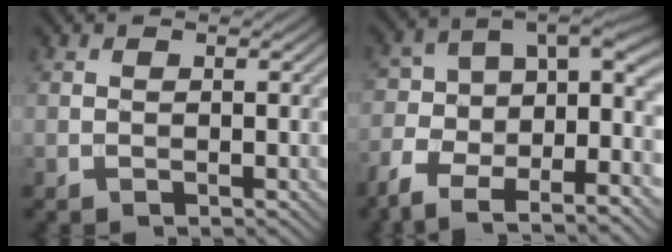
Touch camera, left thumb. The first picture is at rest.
{"total": 13.7, "force": [-6.3, 6.3, 10.4], "torque": [-0.200, -0.029, -0.102]}